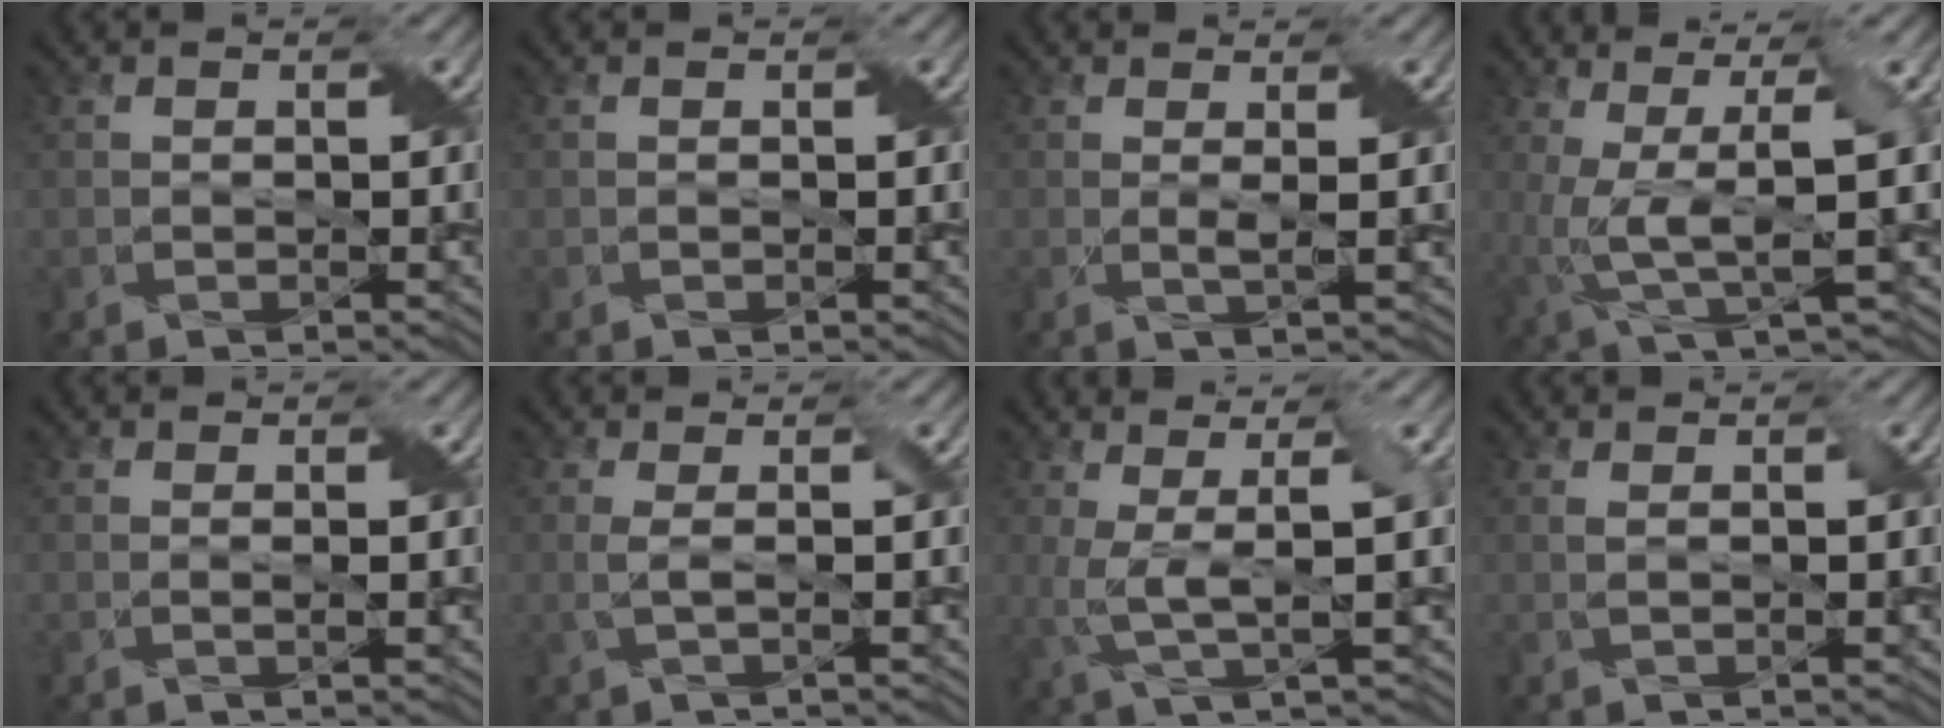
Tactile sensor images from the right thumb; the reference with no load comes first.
{"total": 0.0}
{"total": 1.8, "force": [0.5, 0.2, 1.7], "torque": [-0.039, -0.003, 0.008]}
{"total": 8.6, "force": [0.0, 2.1, 8.4], "torque": [-0.173, 0.006, 0.005]}
{"total": 0.8, "force": [0.1, 0.2, 0.8], "torque": [-0.018, 0.003, -0.003]}
{"total": 2.0, "force": [0.0, 0.4, 1.9], "torque": [-0.041, 0.004, -0.004]}
{"total": 6.0, "force": [0.3, 1.2, 5.9], "torque": [-0.122, 0.007, 0.008]}
{"total": 1.2, "force": [0.4, 0.4, 1.1], "torque": [-0.019, -0.004, 0.000]}